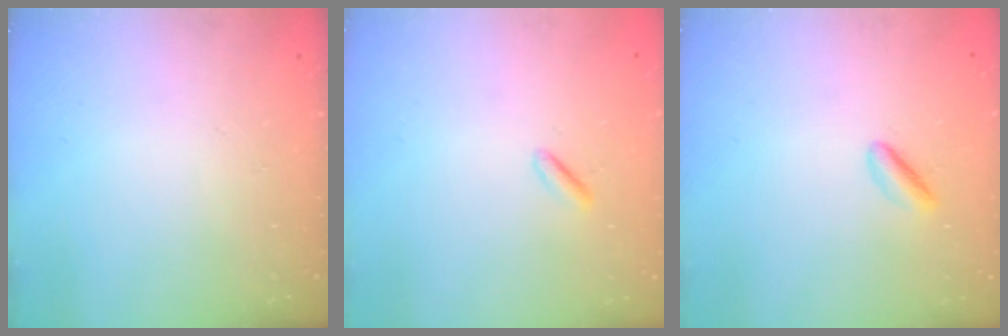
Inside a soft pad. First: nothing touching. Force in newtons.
{"total": 0.6, "press": 0.2, "slide": 0.6}
{"total": 2.8, "press": 2.6, "slide": 0.9}